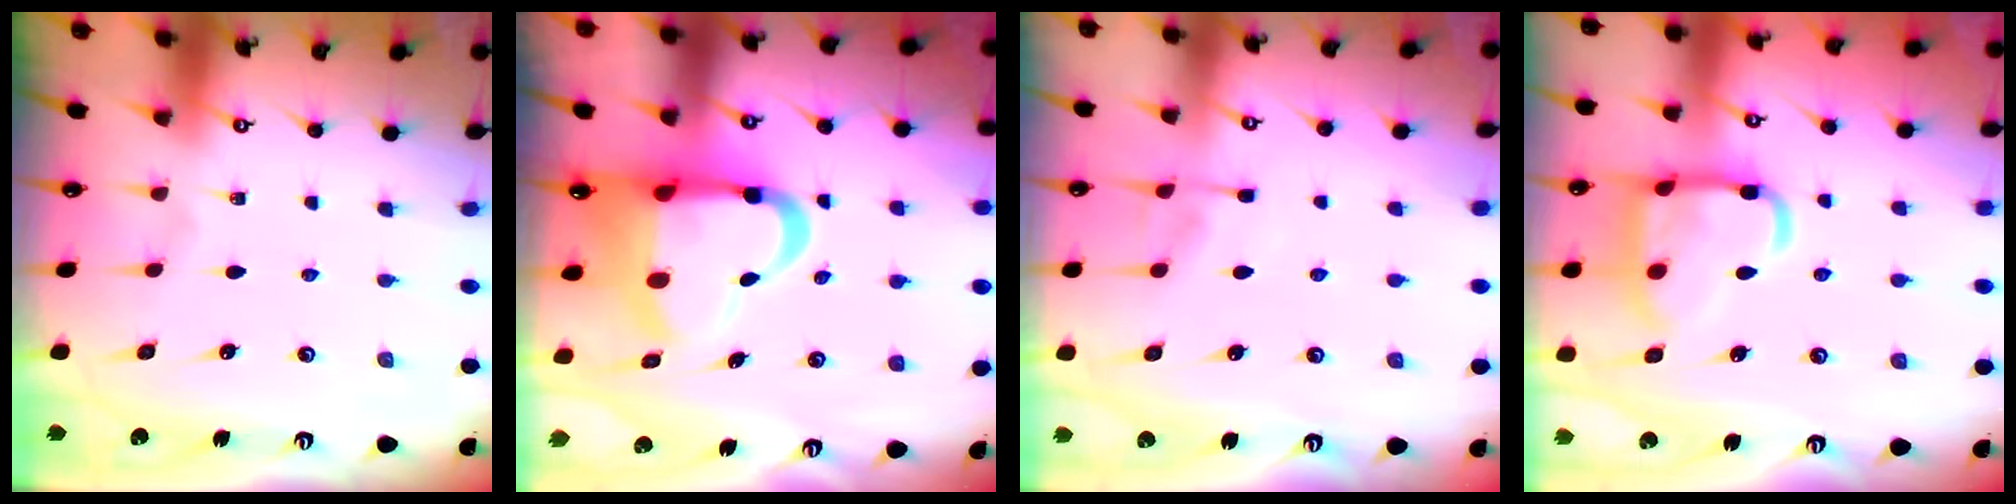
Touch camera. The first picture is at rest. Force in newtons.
{"total": 14.3, "press": 14.0, "slide": 3.0}
{"total": 4.1, "press": 4.1, "slide": 0.7}
{"total": 16.9, "press": 16.9, "slide": 1.5}